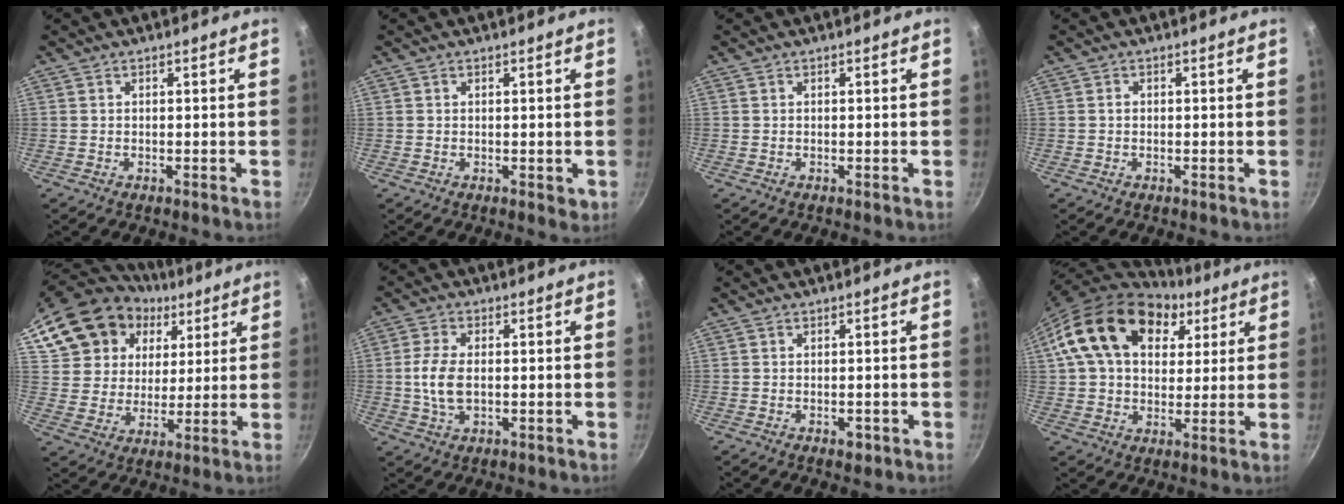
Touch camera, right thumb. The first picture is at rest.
{"total": 2.0, "force": [0.3, 1.3, 1.5], "torque": [-0.015, 0.000, 0.005]}
{"total": 0.0}
{"total": 0.6, "force": [-0.1, 0.6, 0.3], "torque": [-0.003, 0.003, -0.002]}
{"total": 20.5, "force": [9.5, 15.9, 8.7], "torque": [-0.160, 0.014, 0.174]}
{"total": 7.1, "force": [-0.2, 4.1, 5.9], "torque": [-0.117, 0.007, -0.005]}
{"total": 2.0, "force": [-0.8, 1.2, 1.4], "torque": [-0.017, 0.004, -0.010]}
{"total": 20.5, "force": [8.3, 14.0, 12.5], "torque": [-0.202, 0.002, 0.135]}